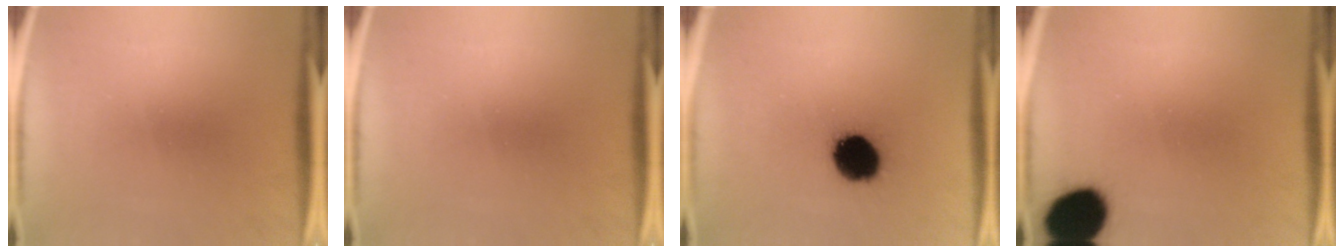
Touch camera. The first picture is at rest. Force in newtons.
{"total": 0.0}
{"total": 14.6}
{"total": 15.0}